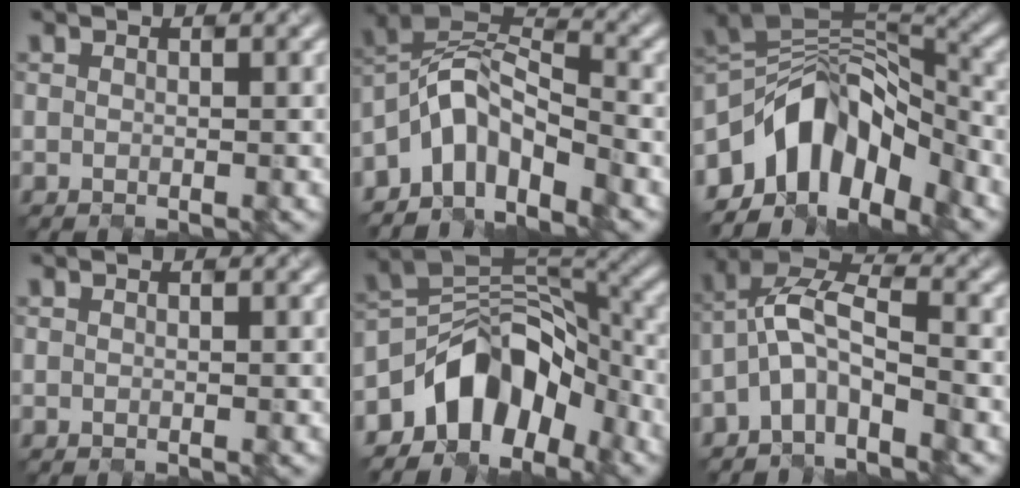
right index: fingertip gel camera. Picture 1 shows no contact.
{"total": 5.9, "force": [-4.2, 2.5, 3.2], "torque": [-0.046, 0.011, -0.089]}
{"total": 8.8, "force": [-5.4, 4.9, 5.1], "torque": [-0.062, 0.011, -0.095]}
{"total": 0.0}
{"total": 7.0, "force": [-4.8, 4.2, 3.0], "torque": [-0.017, 0.009, -0.085]}
{"total": 5.2, "force": [-2.7, 1.8, 4.0], "torque": [-0.082, 0.017, -0.054]}